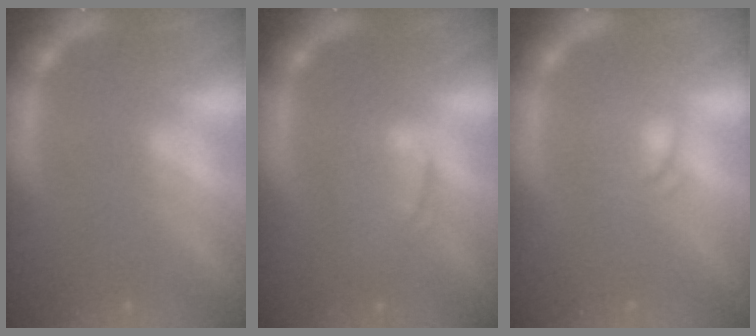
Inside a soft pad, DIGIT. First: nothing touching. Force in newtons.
{"total": 3.0}
{"total": 2.0}